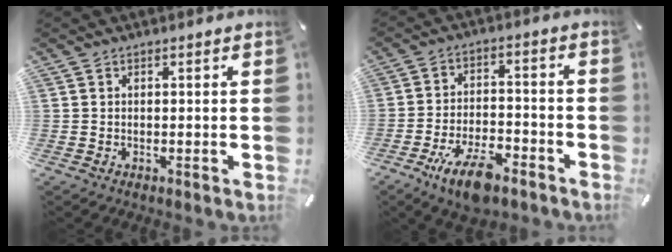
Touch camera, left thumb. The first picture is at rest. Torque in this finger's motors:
{"motor_torque": [-0.85, 1.89, 1.46, 0.83, 0.07]}